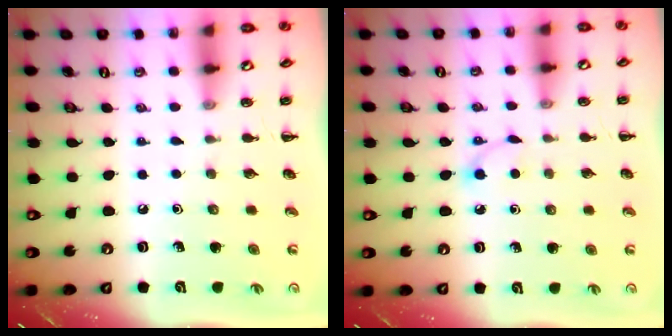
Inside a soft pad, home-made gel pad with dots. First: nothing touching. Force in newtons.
{"total": 2.8, "press": 2.7, "slide": 0.9}